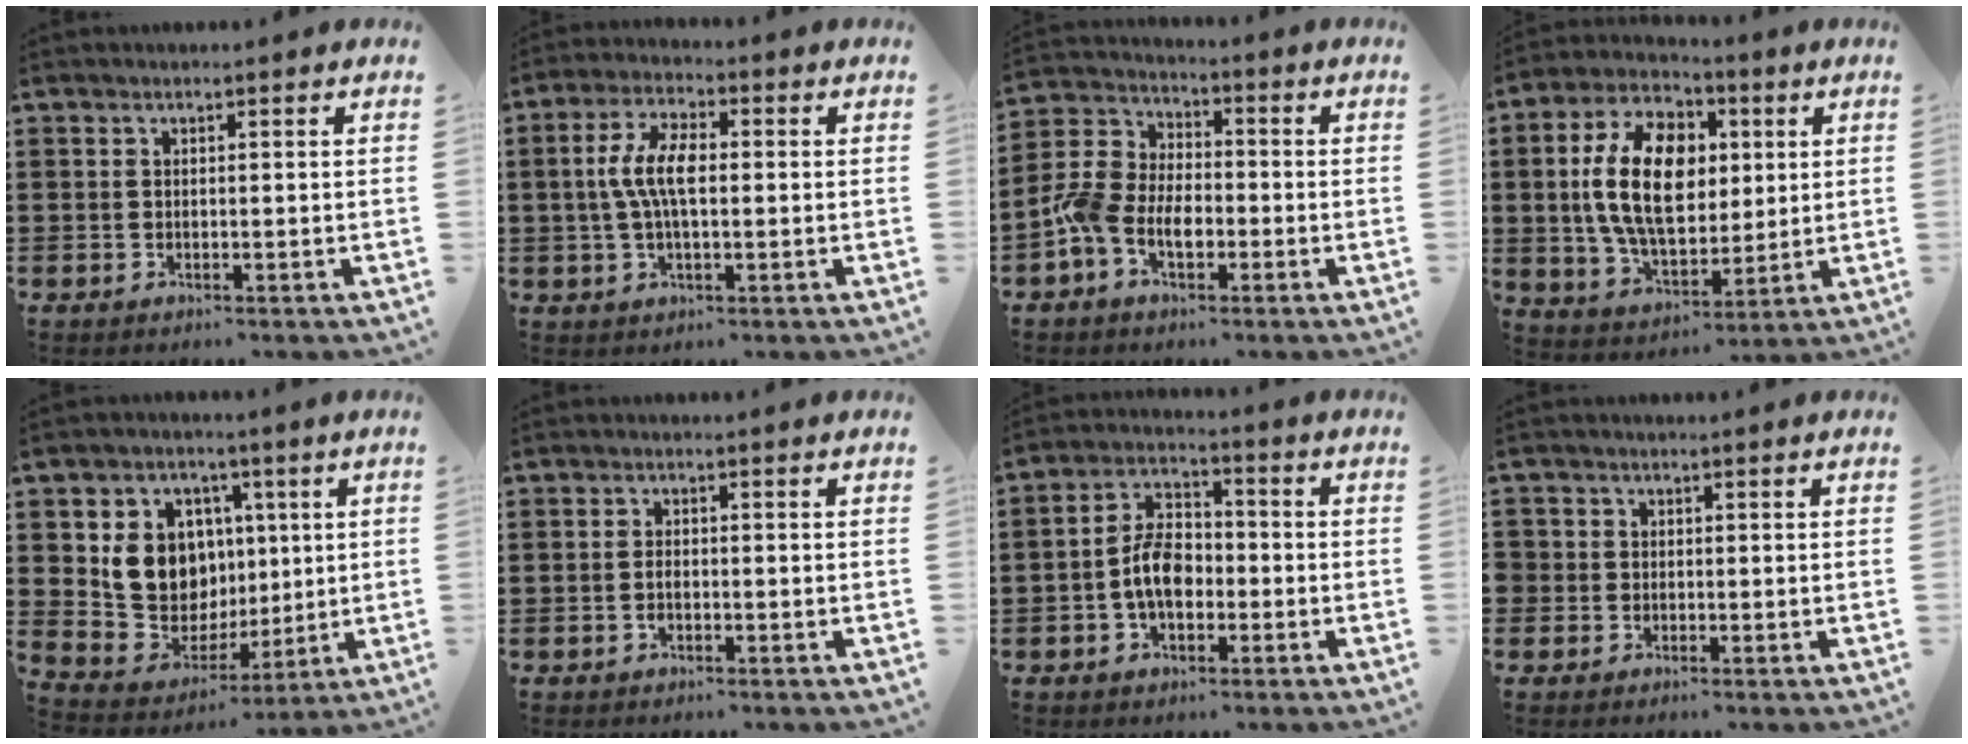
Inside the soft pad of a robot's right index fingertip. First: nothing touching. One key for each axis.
{"total": 7.1, "fx": 0.1, "fy": 2.8, "fz": 6.5, "tx": -0.147, "ty": 0.000, "tz": -0.007}
{"total": 6.8, "fx": -3.0, "fy": 4.3, "fz": 4.2, "tx": -0.111, "ty": 0.004, "tz": -0.065}
{"total": 14.4, "fx": 1.8, "fy": 8.8, "fz": 11.3, "tx": -0.258, "ty": 0.016, "tz": 0.029}
{"total": 10.8, "fx": 2.7, "fy": 9.7, "fz": 3.9, "tx": -0.104, "ty": -0.003, "tz": 0.059}
{"total": 1.5, "fx": -0.6, "fy": 0.8, "fz": 1.1, "tx": -0.024, "ty": 0.000, "tz": -0.011}
{"total": 6.7, "fx": -1.6, "fy": 4.1, "fz": 5.0, "tx": -0.117, "ty": 0.006, "tz": -0.036}
{"total": 1.4, "fx": -0.3, "fy": 1.3, "fz": 0.2, "tx": -0.009, "ty": 0.006, "tz": -0.009}